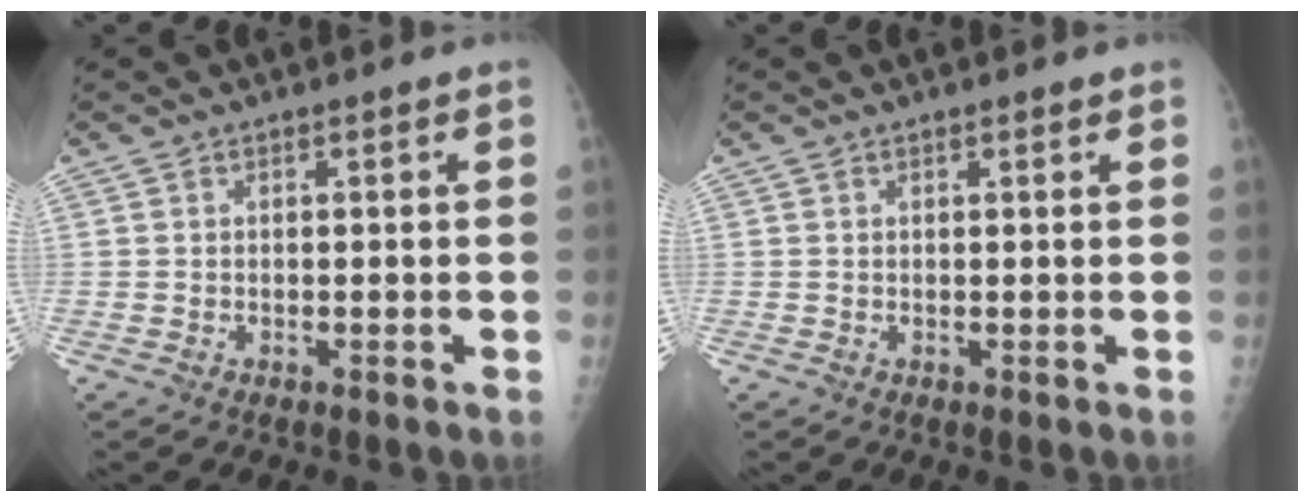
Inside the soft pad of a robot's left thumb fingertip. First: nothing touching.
{"total": 1.1, "force": [0.8, 0.2, 0.7], "torque": [-0.008, -0.002, 0.011]}